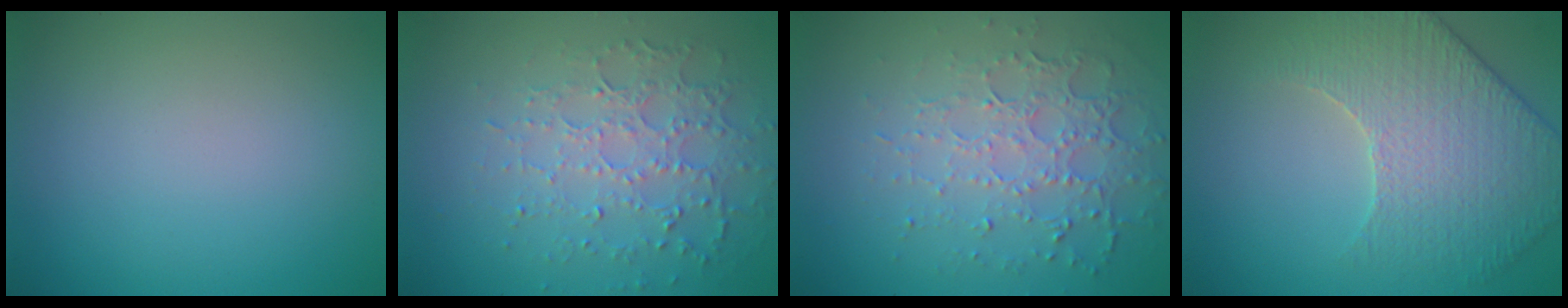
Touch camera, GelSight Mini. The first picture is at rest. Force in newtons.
{"total": 5.0, "press": 3.5, "slide": 3.5}
{"total": 4.9, "press": 3.4, "slide": 3.5}
{"total": 4.6, "press": 4.6, "slide": 0.2}